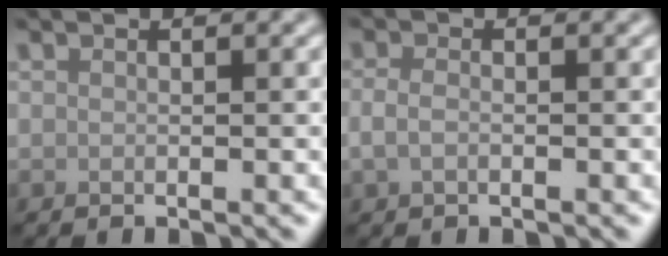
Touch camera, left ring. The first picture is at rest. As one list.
[{"total": 1.5, "force": [-0.4, 0.9, 1.1], "torque": [-0.028, 0.000, -0.009]}]